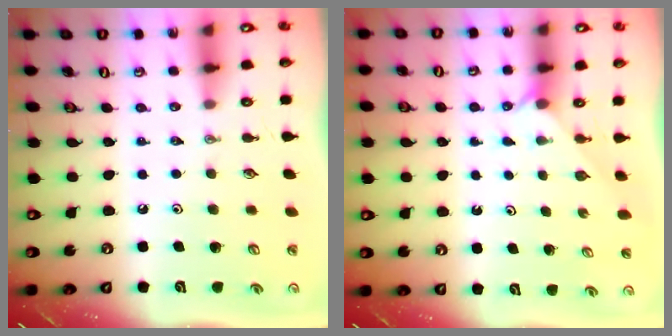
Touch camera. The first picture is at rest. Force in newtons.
{"total": 1.8, "press": 1.8, "slide": 0.2}